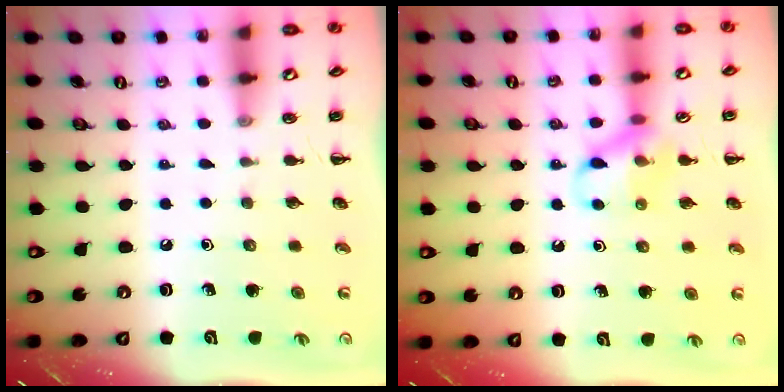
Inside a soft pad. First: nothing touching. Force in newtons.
{"total": 10.6, "press": 10.6, "slide": 0.9}